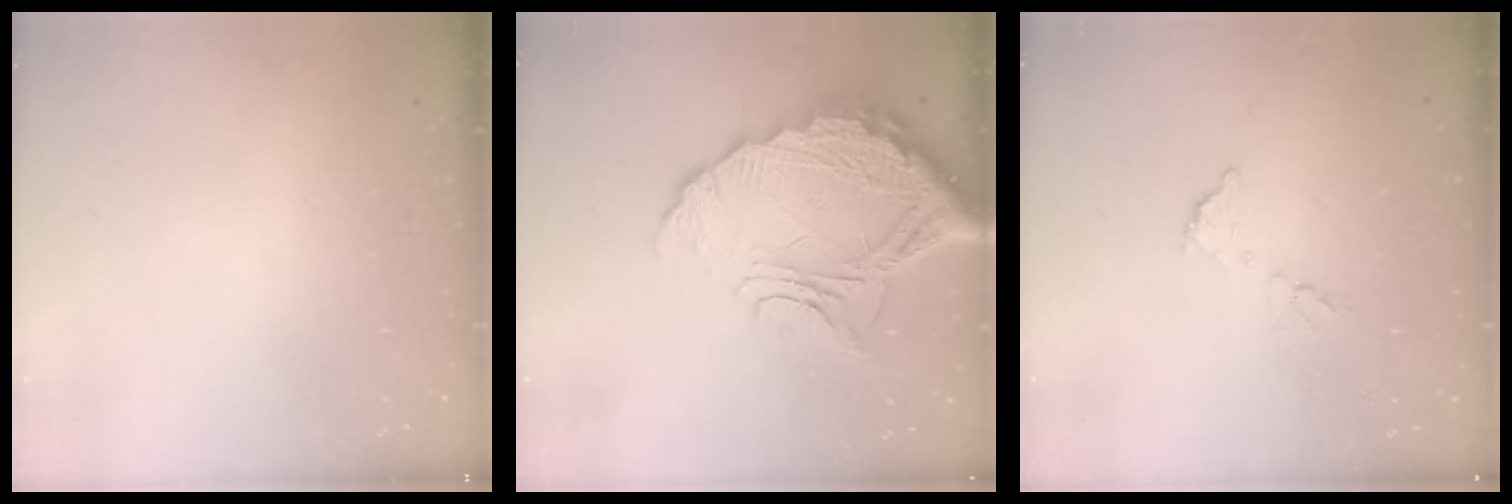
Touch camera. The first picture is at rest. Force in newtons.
{"total": 19.6, "press": 19.5, "slide": 1.7}
{"total": 6.5, "press": 6.5, "slide": 0.2}